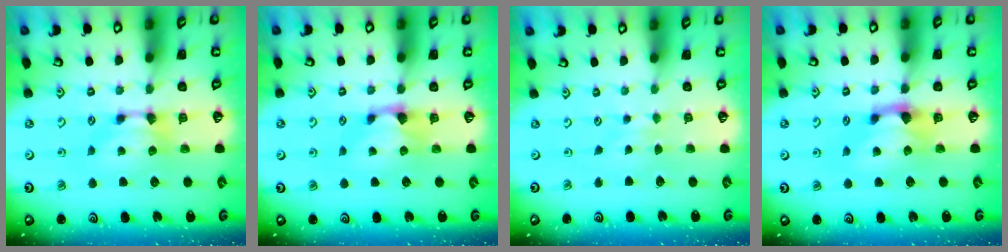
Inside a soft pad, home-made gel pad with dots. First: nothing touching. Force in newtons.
{"total": 0.8, "press": 0.1, "slide": 0.8}
{"total": 2.3, "press": 2.3, "slide": 0.3}
{"total": 1.3, "press": 0.5, "slide": 1.2}